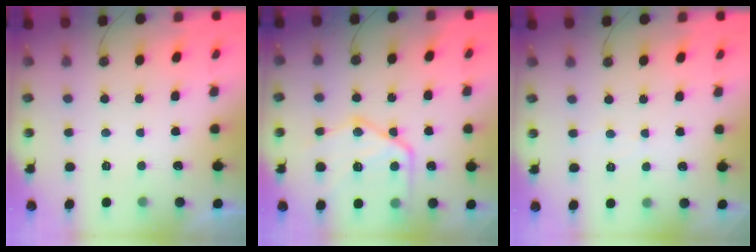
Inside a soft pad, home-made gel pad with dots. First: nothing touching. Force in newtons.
{"total": 20.7, "press": 20.6, "slide": 1.9}
{"total": 3.9, "press": 3.9, "slide": 0.6}